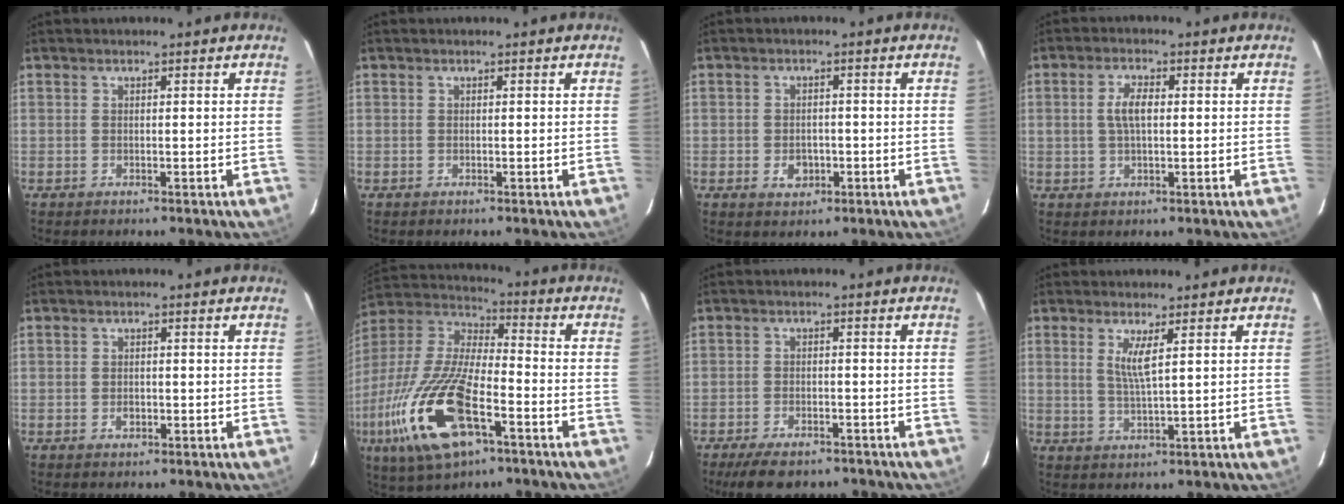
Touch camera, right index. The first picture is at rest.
{"total": 0.0}
{"total": 3.6, "force": [-1.4, 2.8, 1.8], "torque": [-0.036, 0.002, -0.015]}
{"total": 4.2, "force": [0.3, 1.8, 3.8], "torque": [-0.075, 0.007, 0.009]}
{"total": 1.5, "force": [-0.6, 1.2, 0.8], "torque": [-0.015, 0.004, -0.007]}
{"total": 23.8, "force": [-10.4, 8.8, 19.5], "torque": [-0.411, -0.051, -0.197]}
{"total": 9.3, "force": [-7.4, 3.5, 4.4], "torque": [-0.101, -0.010, -0.110]}
{"total": 3.8, "force": [1.5, 0.0, 3.5], "torque": [-0.069, -0.007, 0.027]}